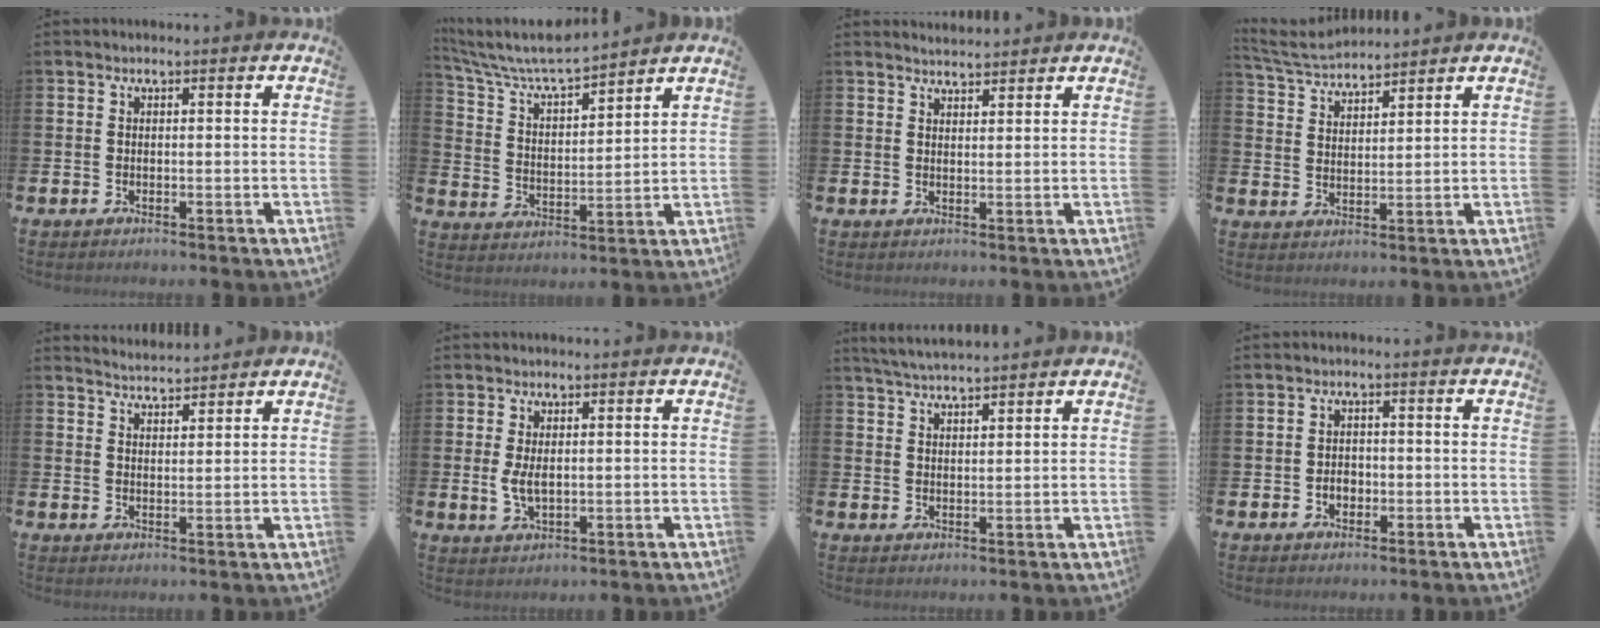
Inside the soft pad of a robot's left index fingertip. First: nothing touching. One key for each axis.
{"total": 7.7, "fx": 7.3, "fy": 0.7, "fz": 2.5, "tx": -0.082, "ty": -0.047, "tz": 0.126}
{"total": 2.8, "fx": 2.8, "fy": 0.3, "fz": -0.1, "tx": -0.003, "ty": -0.013, "tz": 0.051}
{"total": 4.8, "fx": 4.7, "fy": 0.6, "fz": 0.7, "tx": -0.037, "ty": -0.023, "tz": 0.085}
{"total": 3.7, "fx": 3.7, "fy": 0.1, "fz": -0.3, "tx": -0.003, "ty": -0.020, "tz": 0.068}
{"total": 2.9, "fx": 0.4, "fy": 1.5, "fz": 2.5, "tx": -0.040, "ty": 0.001, "tz": 0.004}
{"total": 4.0, "fx": 4.0, "fy": 0.0, "fz": 0.7, "tx": -0.023, "ty": -0.016, "tz": 0.072}
{"total": 2.1, "fx": -0.6, "fy": 1.7, "fz": 1.2, "tx": -0.014, "ty": 0.002, "tz": -0.015}